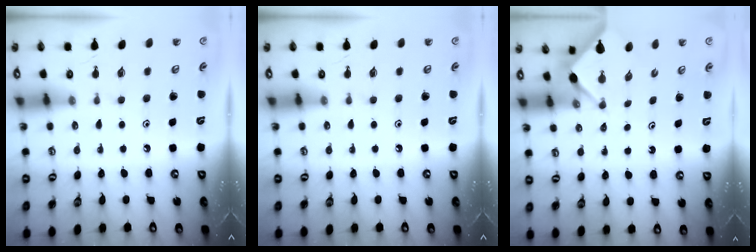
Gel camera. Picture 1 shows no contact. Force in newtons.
{"total": 0.0}
{"total": 3.1, "press": 3.1, "slide": 0.2}